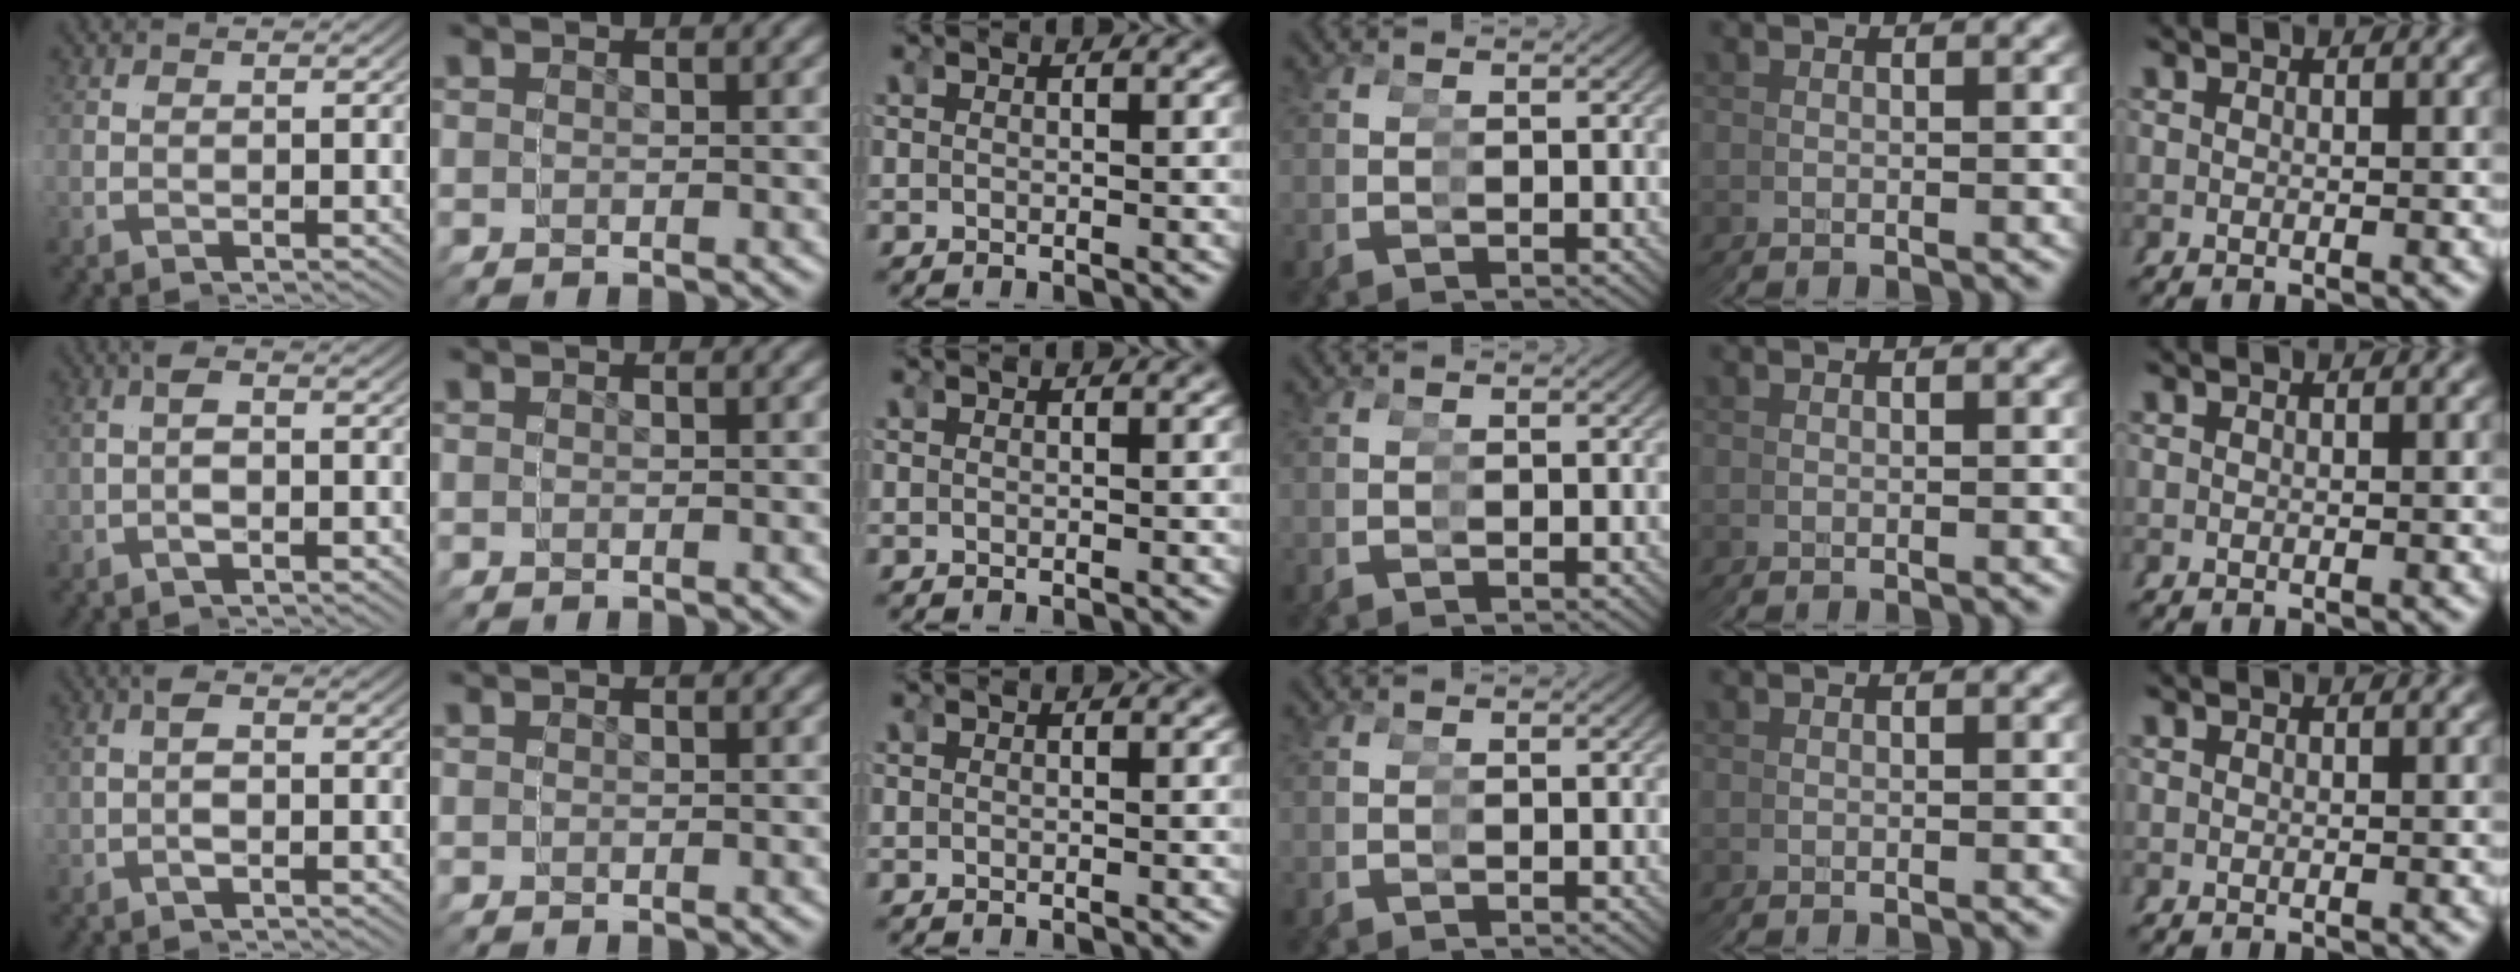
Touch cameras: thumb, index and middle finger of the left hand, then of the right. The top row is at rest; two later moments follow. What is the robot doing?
{"motion": "grasp_and_lifting", "object": "pipette"}